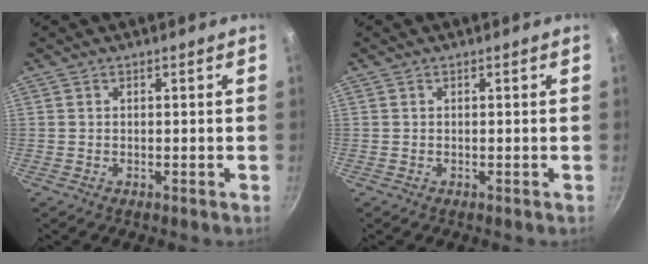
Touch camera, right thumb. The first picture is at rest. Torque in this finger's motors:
{"motor_torque": [0.00, 0.00, 0.06, 0.00, 0.00]}